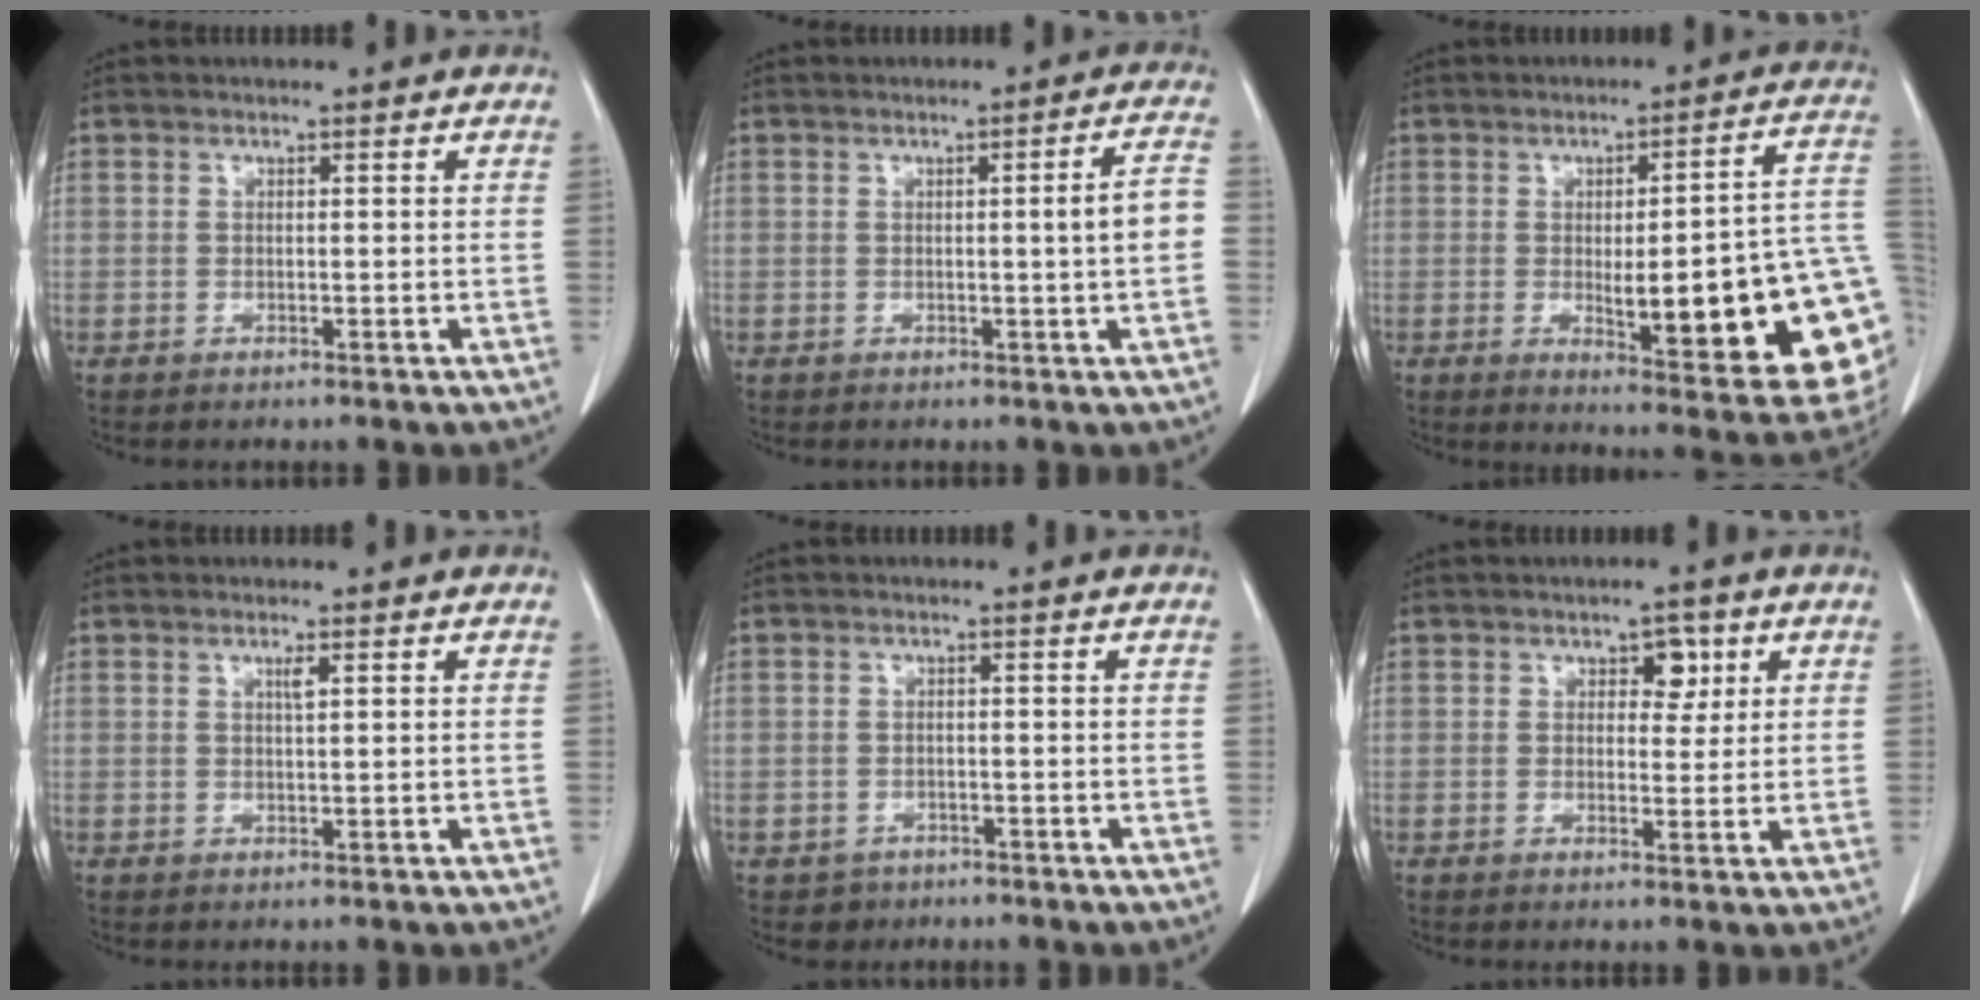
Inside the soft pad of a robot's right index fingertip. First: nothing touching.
{"total": 4.6, "force": [-0.3, -0.5, 4.5], "torque": [-0.060, 0.004, -0.006]}
{"total": 23.0, "force": [-3.0, 3.7, 22.5], "torque": [-0.201, 0.002, -0.027]}
{"total": 1.0, "force": [0.5, 0.0, 0.9], "torque": [-0.019, -0.001, 0.009]}
{"total": 2.4, "force": [-1.4, 2.0, -0.2], "torque": [0.001, 0.010, -0.021]}
{"total": 3.3, "force": [1.4, 2.0, 2.2], "torque": [-0.024, 0.006, 0.019]}